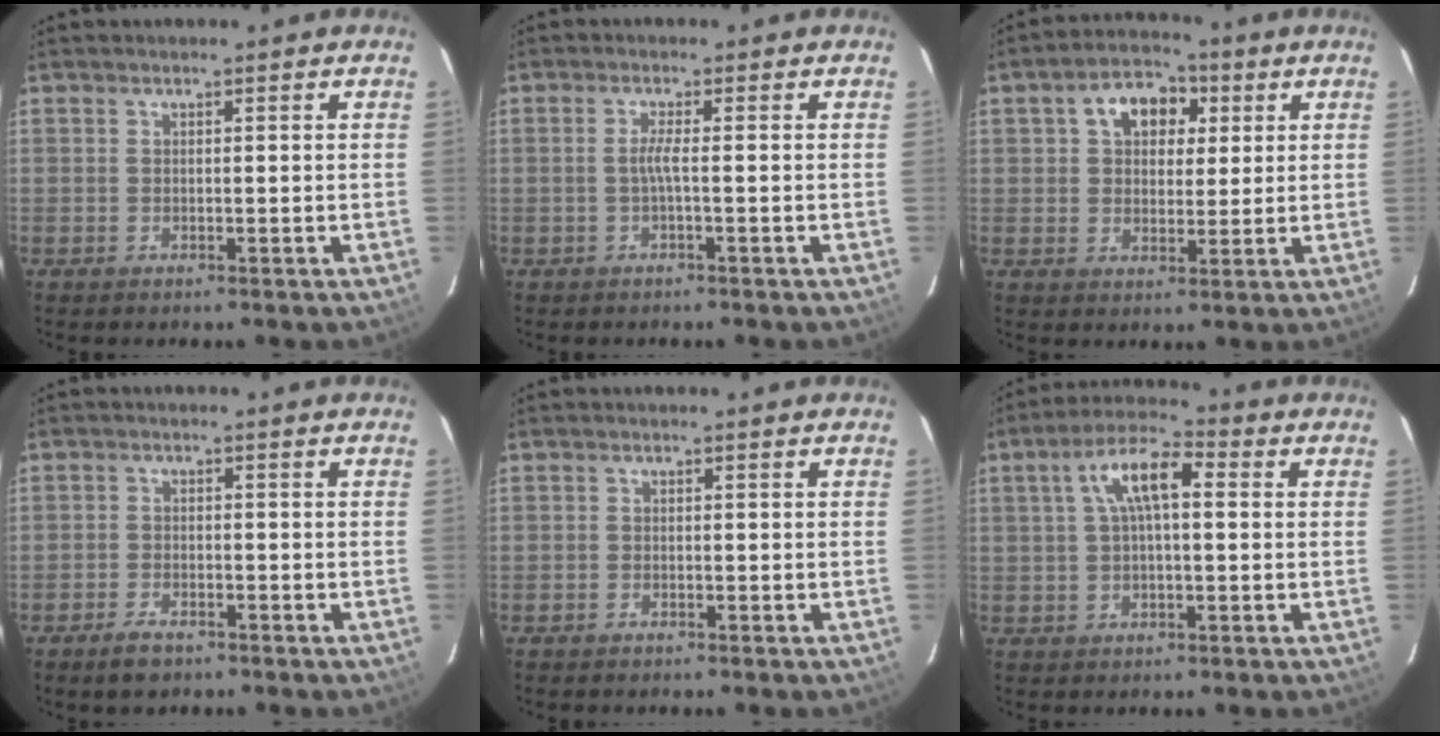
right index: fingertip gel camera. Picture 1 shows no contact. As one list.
[{"total": 1.7, "force": [-0.5, -0.5, 1.5], "torque": [-0.031, 0.000, -0.011]}, {"total": 9.0, "force": [3.1, 6.2, 5.7], "torque": [-0.093, 0.031, 0.051]}, {"total": 3.7, "force": [-2.8, 1.5, 1.9], "torque": [-0.051, -0.002, -0.052]}, {"total": 0.7, "force": [-0.7, 0.2, 0.0], "torque": [-0.005, 0.004, -0.013]}, {"total": 8.8, "force": [1.7, 3.4, 8.0], "torque": [-0.150, 0.027, 0.028]}]